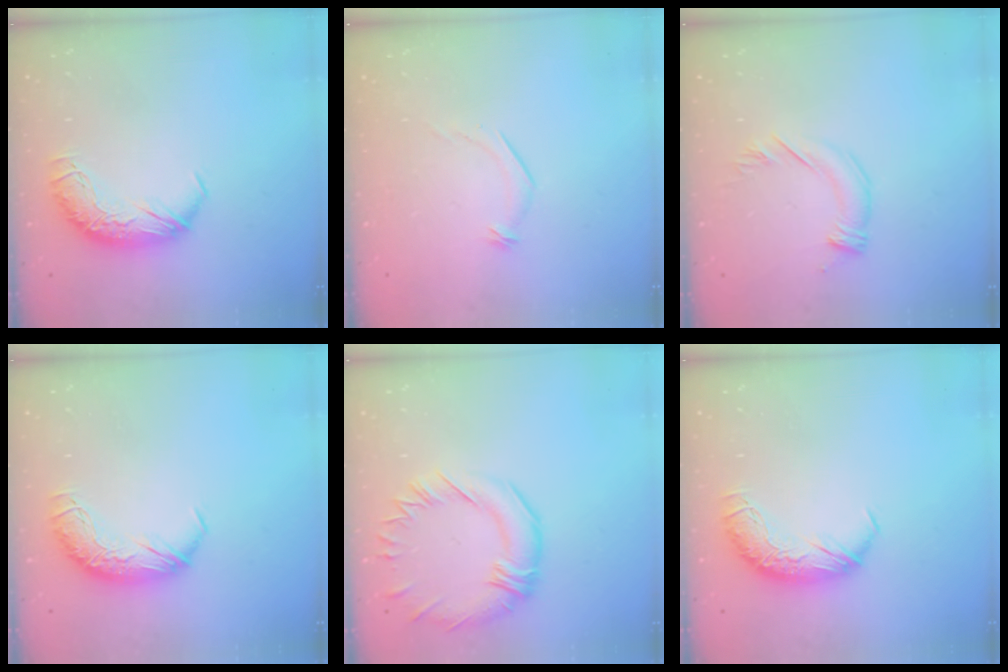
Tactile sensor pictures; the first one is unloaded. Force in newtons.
{"total": 7.2, "press": 7.2, "slide": 0.8}
{"total": 3.6, "press": 3.5, "slide": 0.8}
{"total": 0.0}
{"total": 3.6, "press": 3.2, "slide": 1.6}
{"total": 0.0}